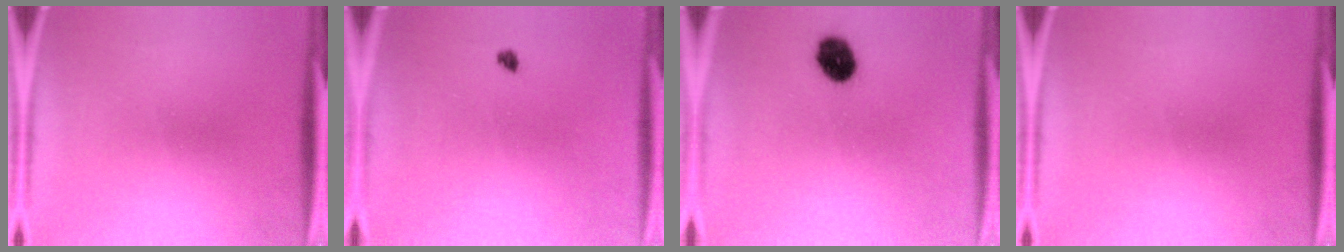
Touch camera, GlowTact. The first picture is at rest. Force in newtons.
{"total": 1.0}
{"total": 6.9}
{"total": 0.0}